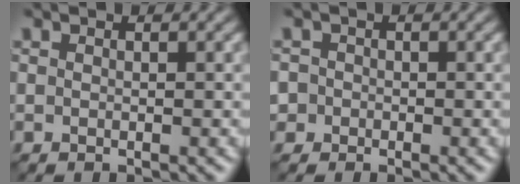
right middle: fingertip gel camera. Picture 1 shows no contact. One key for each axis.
{"total": 1.5, "fx": -0.4, "fy": 1.4, "fz": 0.1, "tx": 0.014, "ty": 0.006, "tz": -0.016}